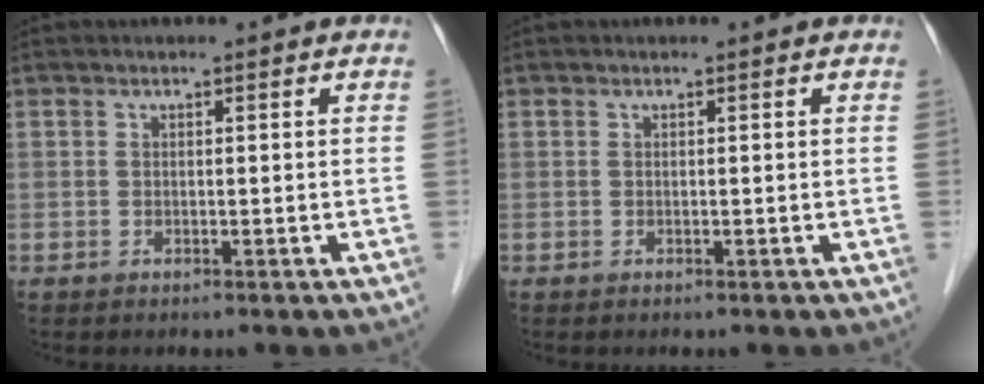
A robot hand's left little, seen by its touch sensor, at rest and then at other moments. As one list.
[{"total": 0.0}]